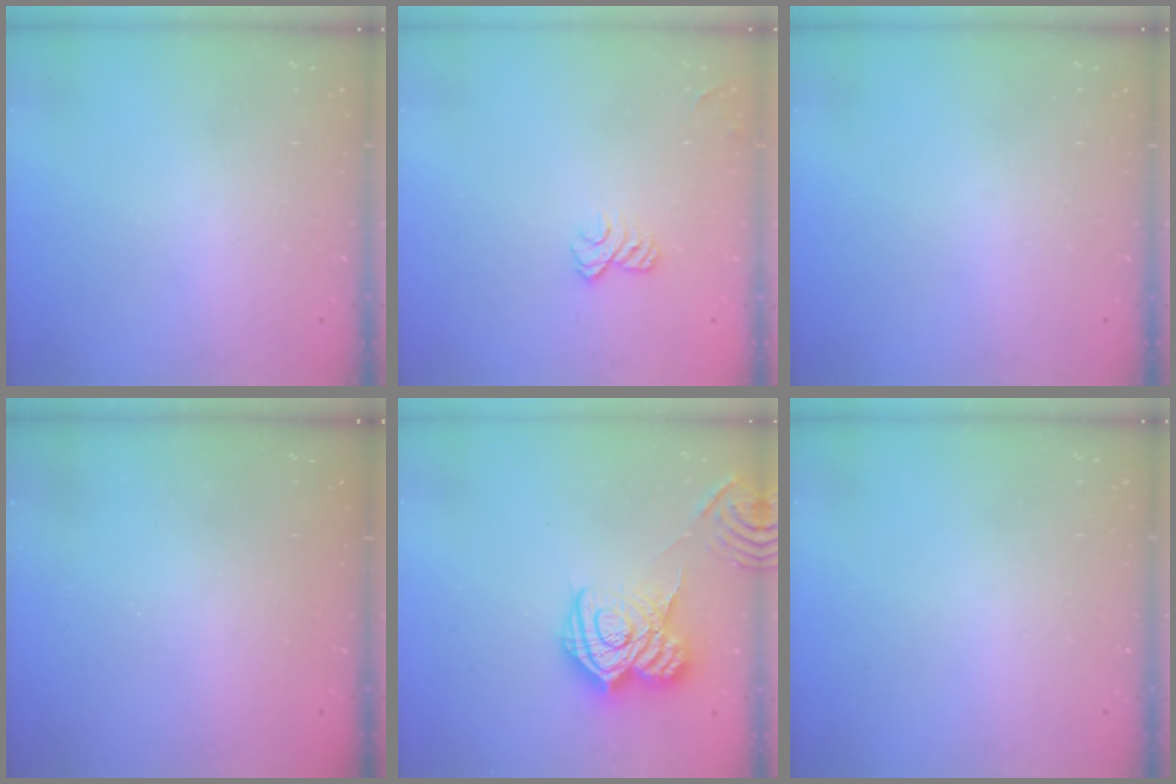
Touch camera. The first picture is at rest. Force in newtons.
{"total": 6.2, "press": 6.1, "slide": 1.1}
{"total": 0.0}
{"total": 2.3, "press": 2.1, "slide": 0.8}
{"total": 16.6, "press": 16.6, "slide": 1.1}
{"total": 0.0}